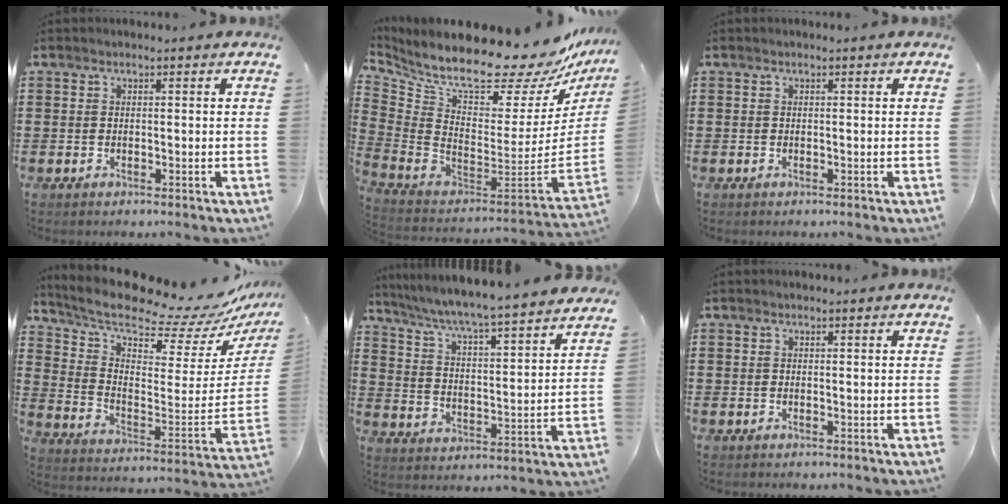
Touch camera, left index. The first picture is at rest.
{"total": 12.9, "force": [10.4, 2.9, 7.0], "torque": [-0.141, -0.084, 0.169]}
{"total": 0.0}
{"total": 9.9, "force": [8.5, 1.6, 4.8], "torque": [-0.109, -0.080, 0.136]}
{"total": 5.2, "force": [4.7, -0.8, 2.0], "torque": [-0.060, -0.047, 0.070]}
{"total": 0.0}